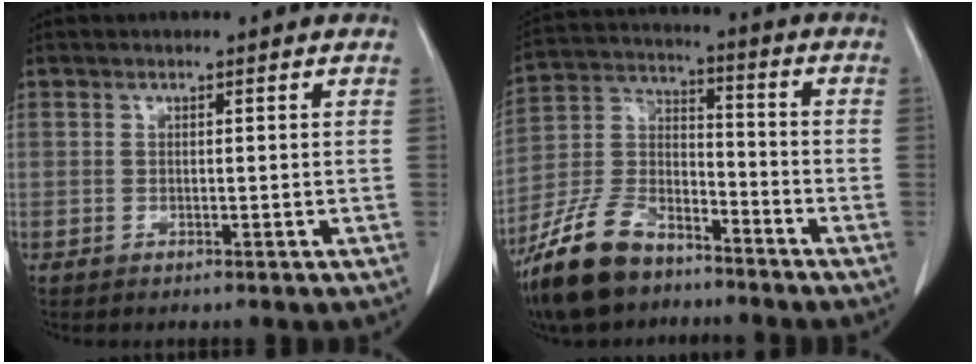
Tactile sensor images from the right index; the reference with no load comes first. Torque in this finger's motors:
{"motor_torque": [-0.17, -0.20, -0.23, -0.18]}